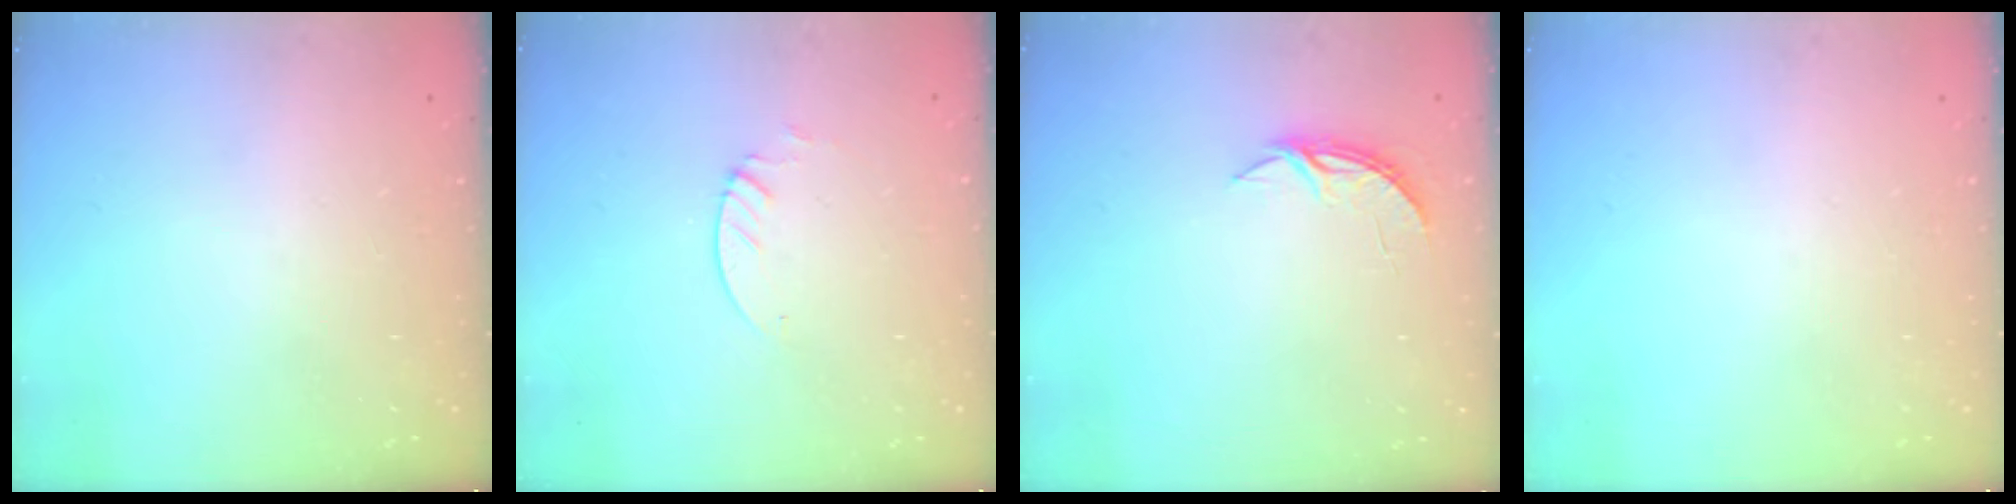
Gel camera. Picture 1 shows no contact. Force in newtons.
{"total": 1.3, "press": 1.3, "slide": 0.1}
{"total": 4.2, "press": 4.2, "slide": 0.3}
{"total": 0.0}